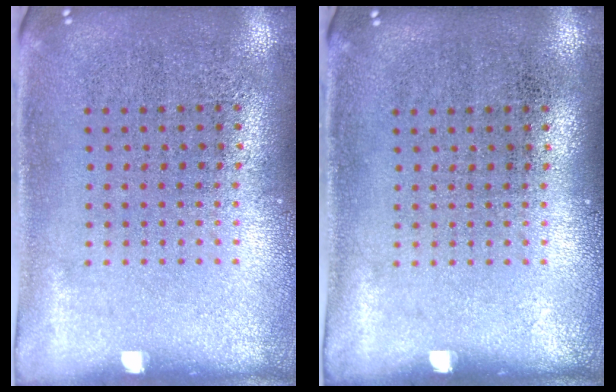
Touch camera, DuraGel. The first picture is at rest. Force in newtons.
{"total": 0.0}